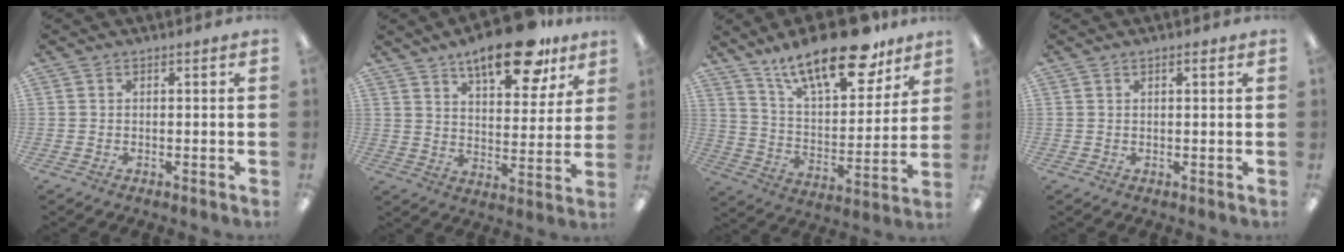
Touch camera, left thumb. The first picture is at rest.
{"total": 17.2, "force": [12.1, 6.5, 10.4], "torque": [-0.145, -0.062, 0.197]}
{"total": 22.2, "force": [15.7, 8.0, 13.4], "torque": [-0.210, -0.094, 0.267]}
{"total": 1.1, "force": [0.7, 0.2, 0.8], "torque": [-0.016, 0.001, 0.011]}